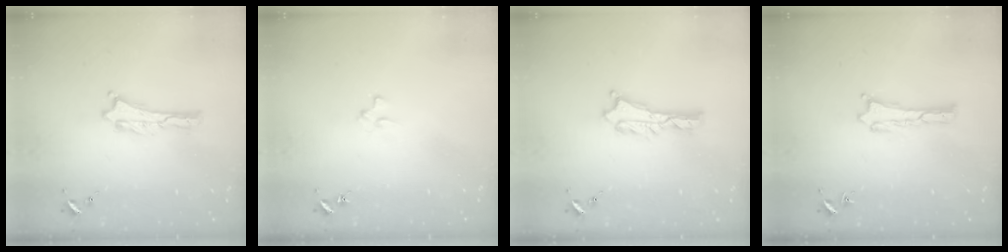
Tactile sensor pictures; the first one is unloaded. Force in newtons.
{"total": 1.9, "press": 1.9, "slide": 0.2}
{"total": 1.3, "press": 1.3, "slide": 0.1}
{"total": 0.0}